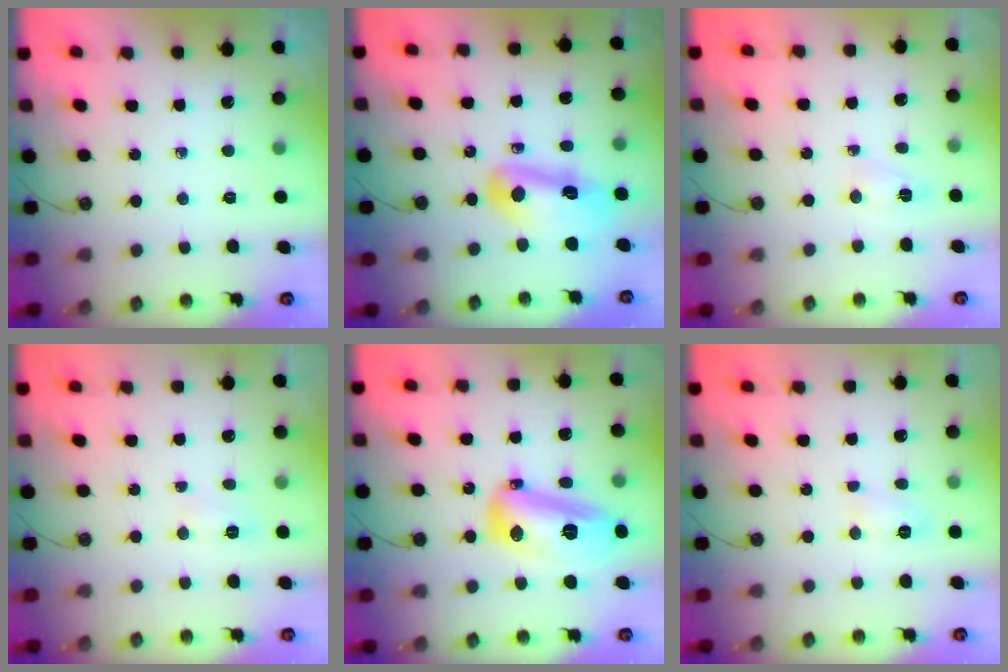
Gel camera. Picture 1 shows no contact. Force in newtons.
{"total": 14.1, "press": 14.0, "slide": 1.6}
{"total": 2.7, "press": 2.7, "slide": 0.4}
{"total": 5.6, "press": 4.9, "slide": 2.7}
{"total": 16.5, "press": 16.4, "slide": 1.2}
{"total": 6.2, "press": 6.2, "slide": 0.5}